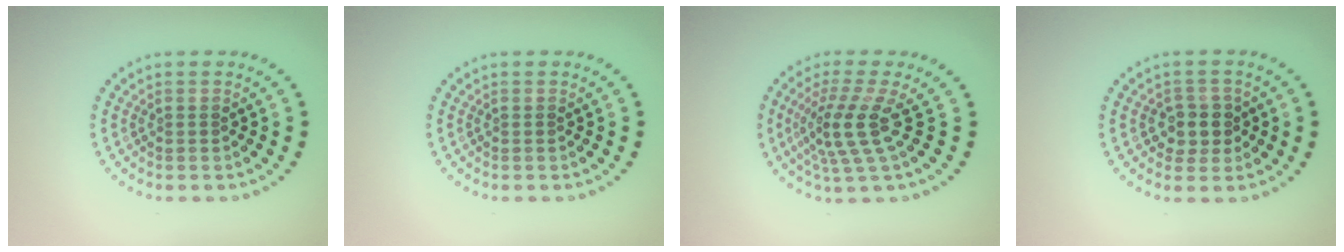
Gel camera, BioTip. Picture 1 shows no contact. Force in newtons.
{"total": 0.0}
{"total": 4.0, "press": 2.9, "slide": 2.7}
{"total": 2.6, "press": 2.4, "slide": 0.9}